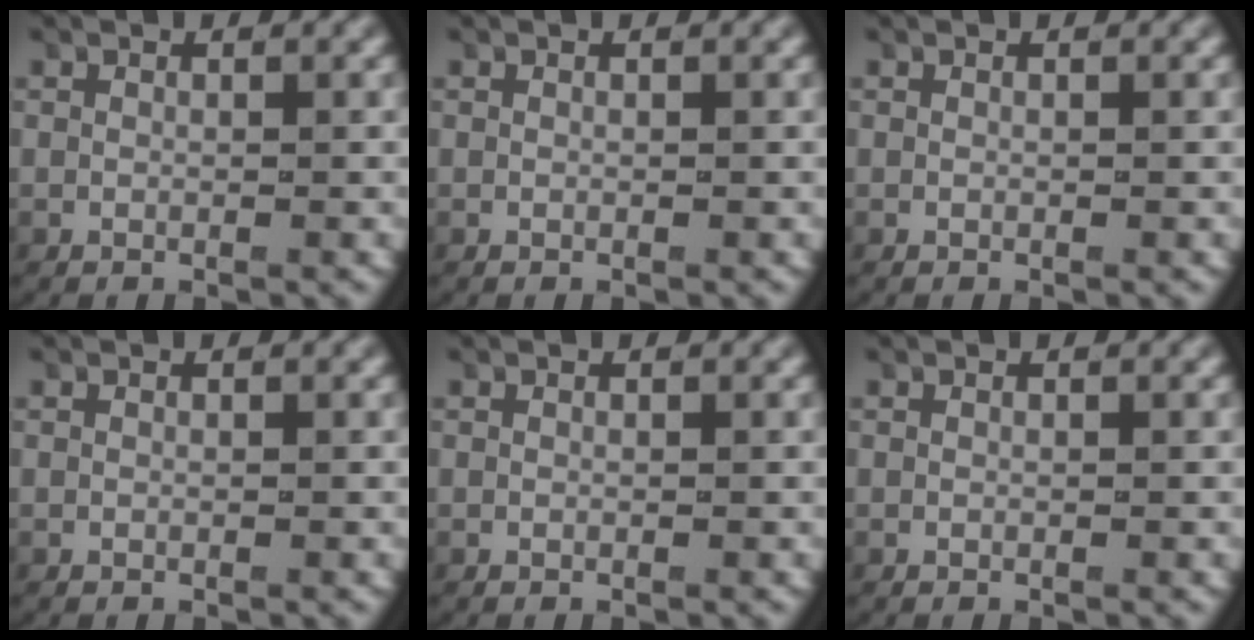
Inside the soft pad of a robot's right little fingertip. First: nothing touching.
{"total": 0.0}
{"total": 0.0}
{"total": 0.0}
{"total": 0.0}
{"total": 0.0}